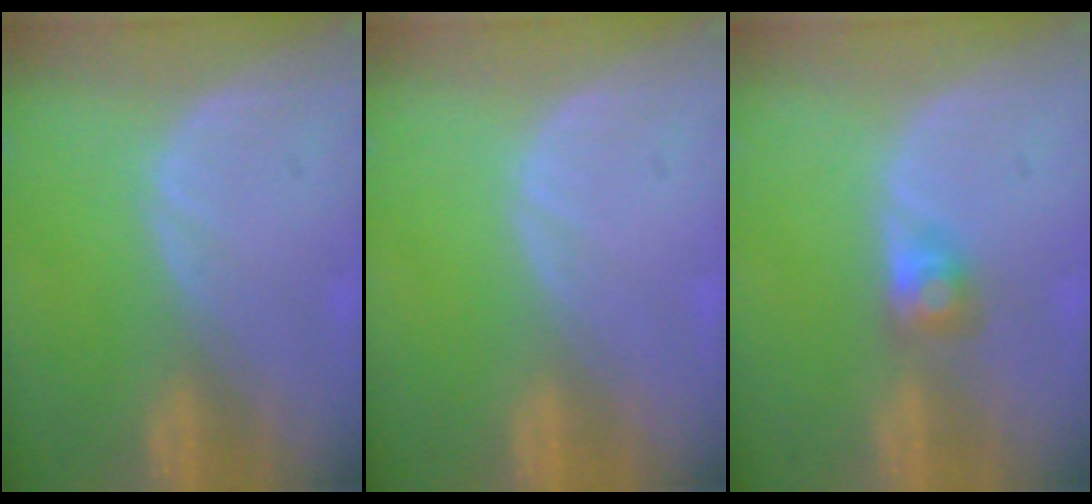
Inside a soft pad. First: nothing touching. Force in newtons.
{"total": 0.0}
{"total": 2.7, "press": 2.5, "slide": 1.0}